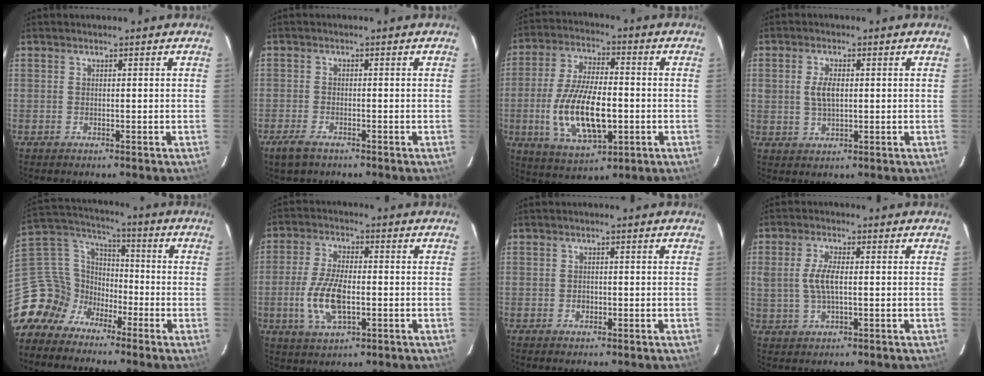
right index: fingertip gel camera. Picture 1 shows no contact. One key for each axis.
{"total": 4.2, "fx": -3.1, "fy": 1.7, "fz": 2.3, "tx": -0.065, "ty": -0.010, "tz": -0.061}
{"total": 15.9, "fx": -3.3, "fy": 6.7, "fz": 14.1, "tx": -0.283, "ty": -0.008, "tz": -0.052}
{"total": 4.1, "fx": 0.6, "fy": 2.3, "fz": 3.3, "tx": -0.063, "ty": 0.004, "tz": 0.014}
{"total": 12.5, "fx": -8.5, "fy": 8.8, "fz": 2.6, "tx": -0.076, "ty": 0.042, "tz": -0.172}
{"total": 10.1, "fx": -2.1, "fy": 4.6, "fz": 8.7, "tx": -0.183, "ty": -0.002, "tz": -0.037}
{"total": 1.1, "fx": -0.3, "fy": 1.0, "fz": 0.3, "tx": -0.002, "ty": 0.001, "tz": -0.002}
{"total": 5.2, "fx": 0.2, "fy": 2.2, "fz": 4.8, "tx": -0.094, "ty": 0.001, "tz": 0.008}